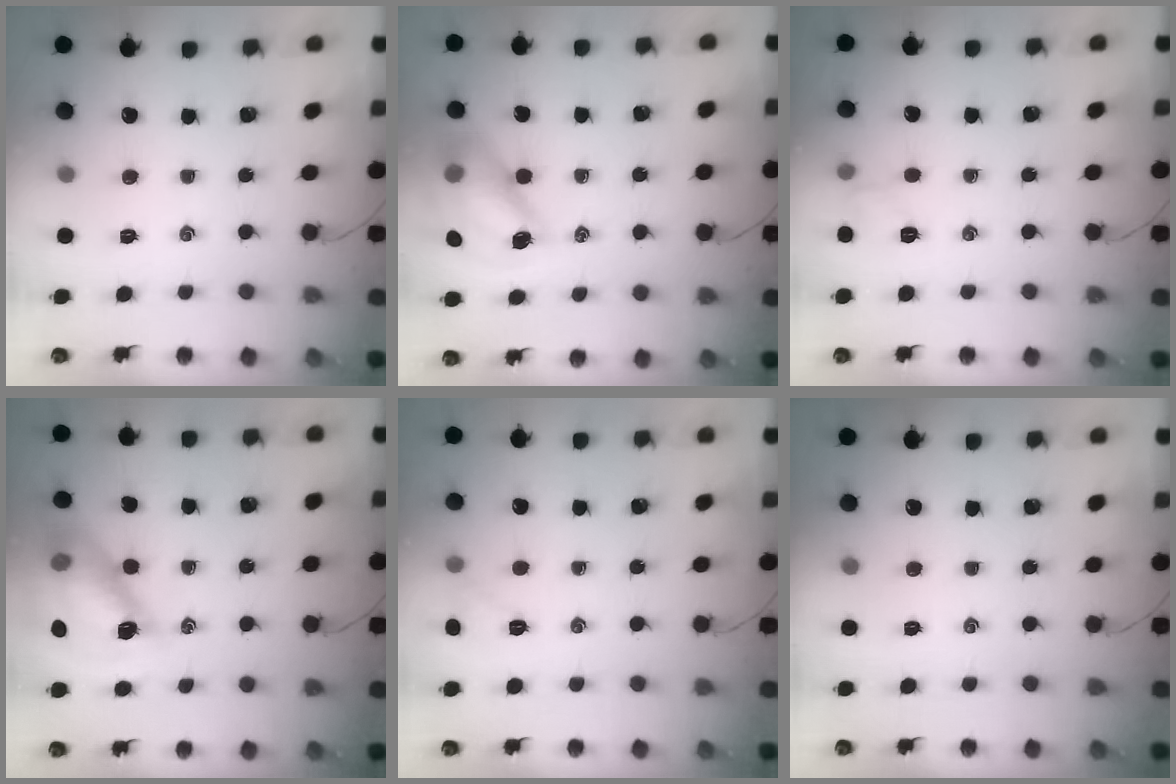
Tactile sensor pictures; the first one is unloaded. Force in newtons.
{"total": 13.5, "press": 12.9, "slide": 3.7}
{"total": 5.0, "press": 4.8, "slide": 1.3}
{"total": 16.7, "press": 16.5, "slide": 2.9}
{"total": 4.6, "press": 4.4, "slide": 1.3}
{"total": 0.0}